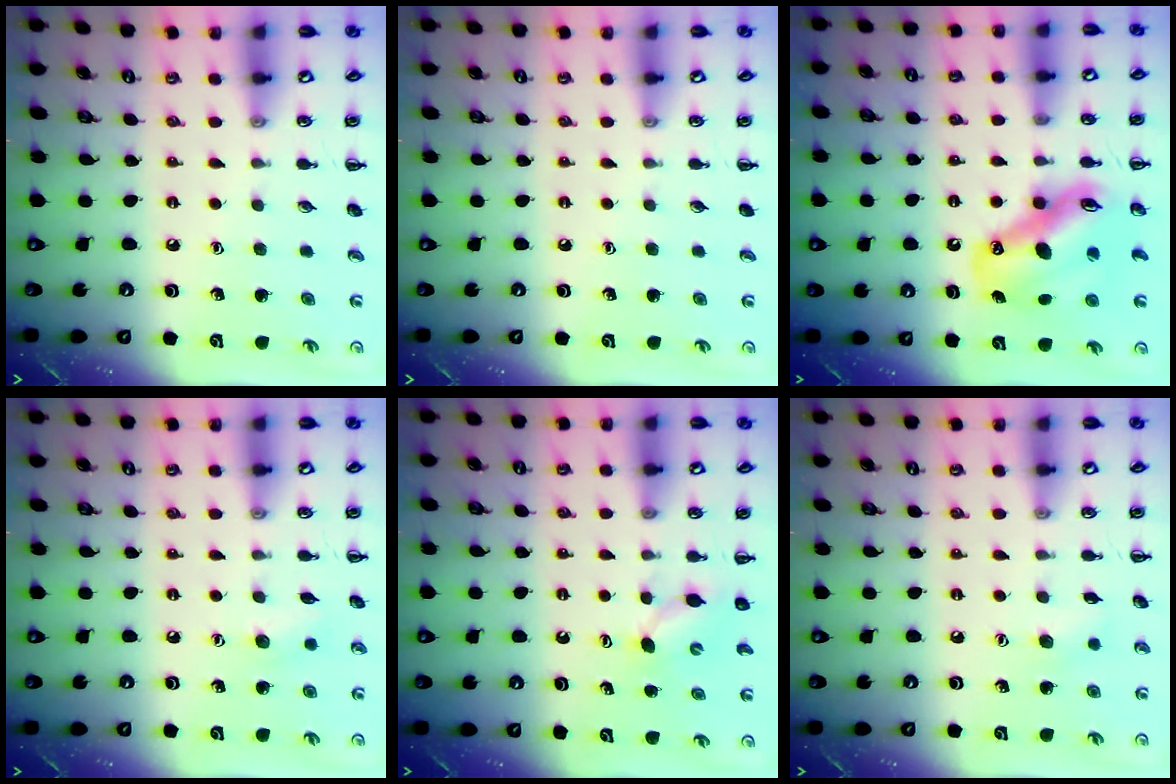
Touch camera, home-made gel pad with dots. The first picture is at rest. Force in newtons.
{"total": 0.0}
{"total": 14.2, "press": 13.6, "slide": 4.0}
{"total": 5.3, "press": 5.2, "slide": 1.3}
{"total": 3.9, "press": 3.8, "slide": 1.1}
{"total": 4.8, "press": 4.7, "slide": 1.0}